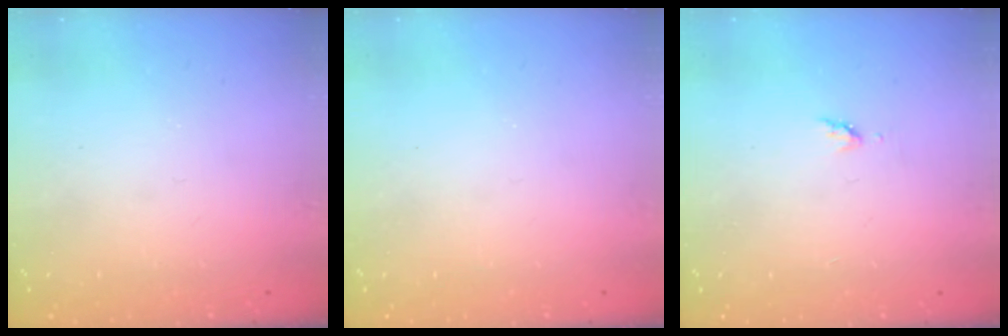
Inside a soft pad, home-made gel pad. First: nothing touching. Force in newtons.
{"total": 0.0}
{"total": 3.5, "press": 3.4, "slide": 0.5}